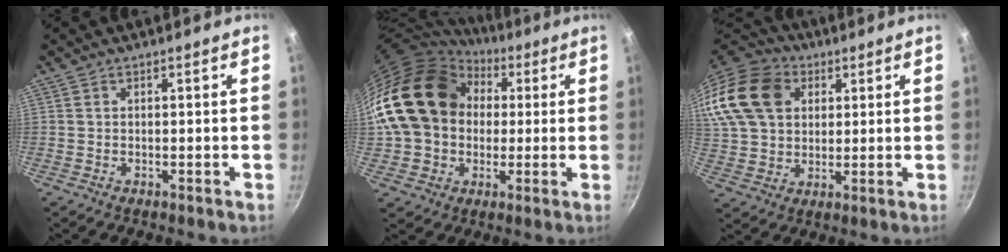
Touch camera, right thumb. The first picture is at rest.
{"total": 21.4, "force": [3.8, 17.1, 12.3], "torque": [-0.205, 0.042, 0.067]}
{"total": 24.9, "force": [9.0, 18.5, 14.1], "torque": [-0.315, 0.034, 0.166]}